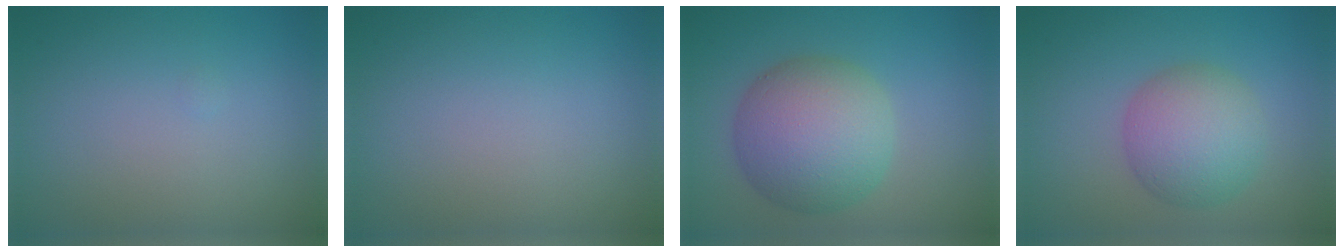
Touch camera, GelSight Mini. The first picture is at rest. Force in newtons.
{"total": 0.0}
{"total": 8.1, "press": 8.1, "slide": 0.3}
{"total": 5.6, "press": 5.6, "slide": 0.2}